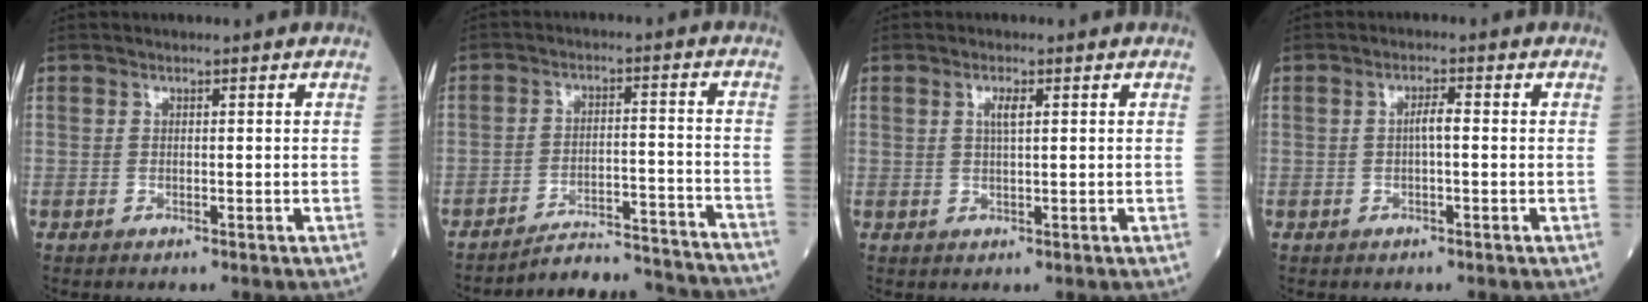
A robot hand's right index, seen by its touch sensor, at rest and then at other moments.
{"total": 16.2, "force": [-16.0, 0.6, 2.6], "torque": [-0.022, 0.018, -0.212]}
{"total": 1.9, "force": [0.7, 0.3, 1.8], "torque": [-0.035, 0.001, 0.011]}
{"total": 1.9, "force": [-0.2, 0.3, 1.9], "torque": [-0.034, 0.004, -0.003]}